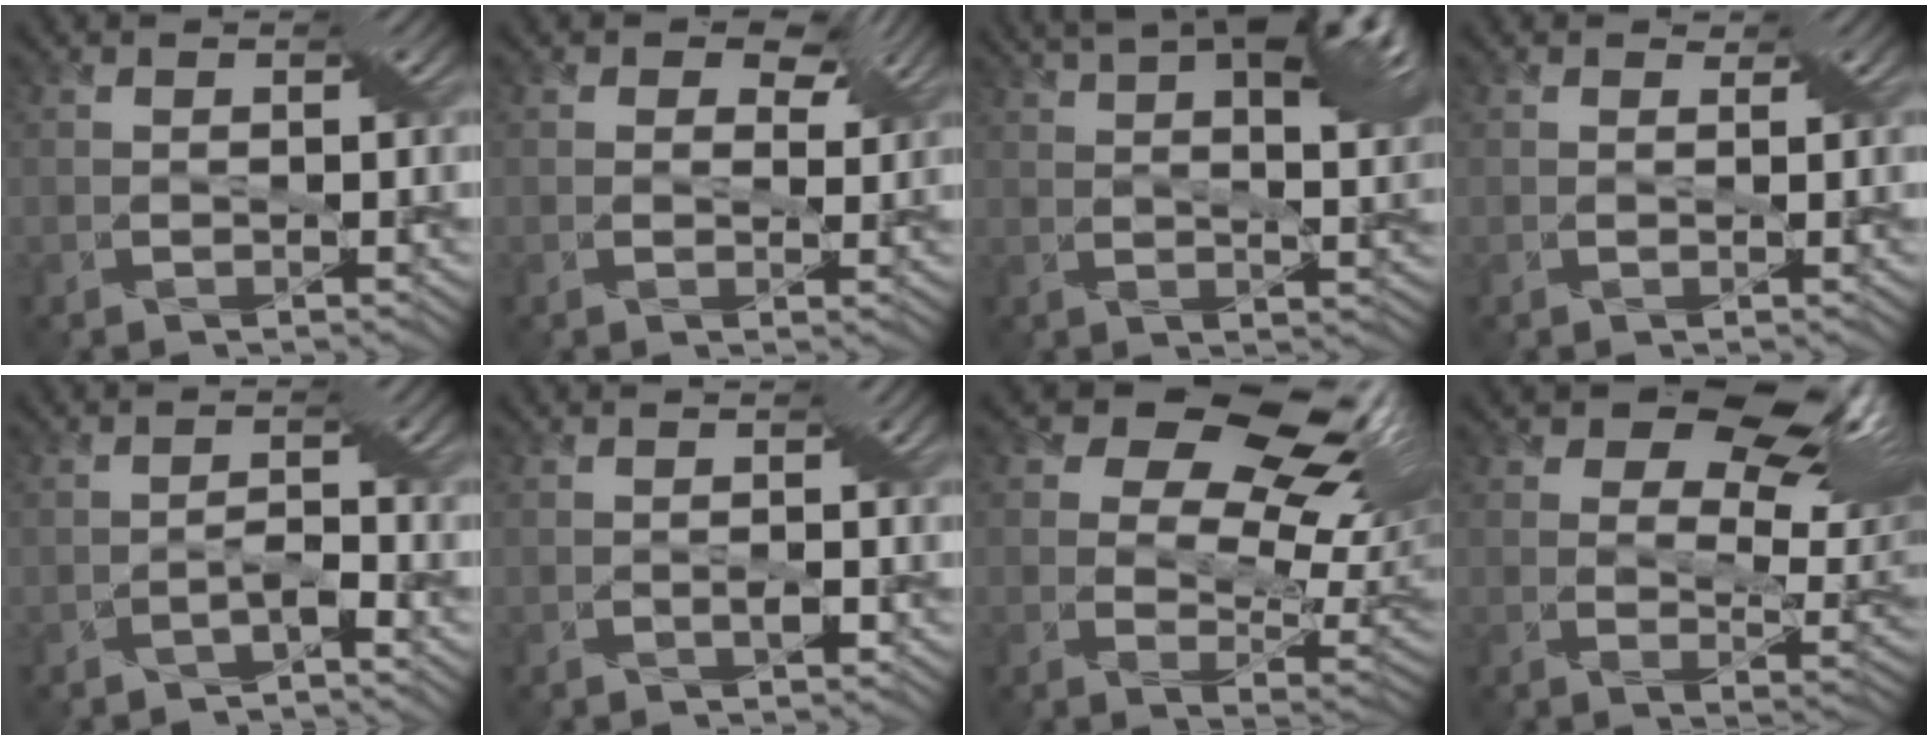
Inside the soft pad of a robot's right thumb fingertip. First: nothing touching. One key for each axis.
{"total": 4.8, "fx": 2.8, "fy": 3.0, "fz": 2.4, "tx": -0.043, "ty": 0.011, "tz": 0.019}
{"total": 14.1, "fx": 8.7, "fy": 4.3, "fz": 10.2, "tx": -0.188, "ty": 0.028, "tz": 0.122}
{"total": 0.9, "fx": 0.7, "fy": 0.6, "fz": 0.2, "tx": -0.011, "ty": 0.008, "tz": 0.002}
{"total": 1.6, "fx": -1.3, "fy": -0.8, "fz": 0.5, "tx": -0.025, "ty": 0.007, "tz": -0.017}
{"total": 0.8, "fx": -0.2, "fy": -0.6, "fz": 0.5, "tx": -0.020, "ty": -0.007, "tz": 0.005}
{"total": 14.9, "fx": 8.2, "fy": 7.9, "fz": 9.6, "tx": -0.167, "ty": 0.022, "tz": 0.130}
{"total": 13.6, "fx": 8.5, "fy": 6.1, "fz": 8.7, "tx": -0.141, "ty": 0.002, "tz": 0.136}